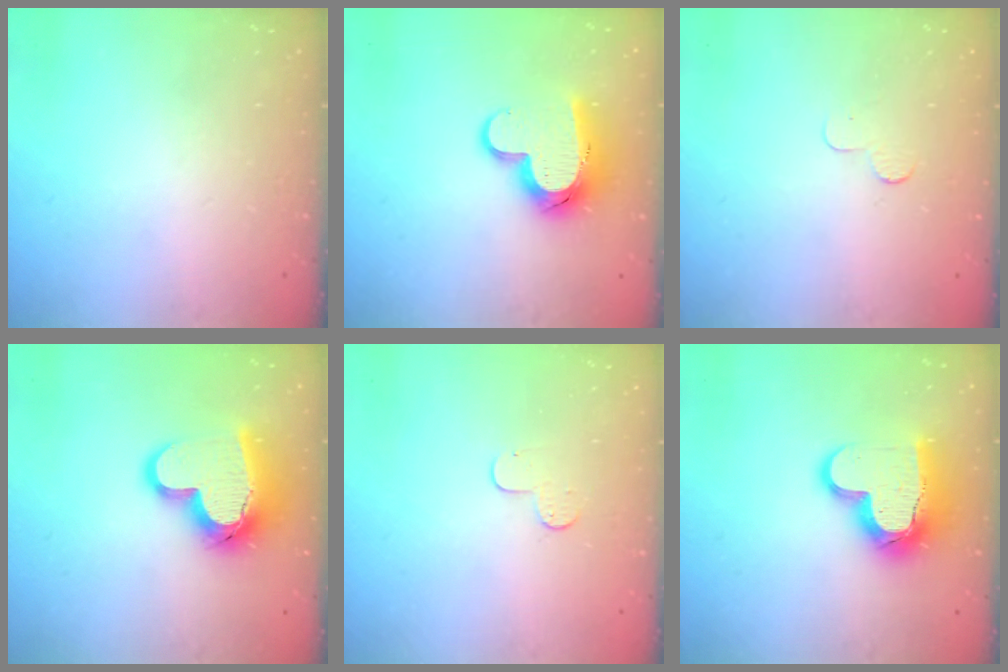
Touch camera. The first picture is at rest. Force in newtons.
{"total": 13.1, "press": 13.0, "slide": 1.3}
{"total": 2.3, "press": 2.3, "slide": 0.2}
{"total": 15.9, "press": 15.7, "slide": 2.2}
{"total": 4.3, "press": 4.3, "slide": 0.4}
{"total": 15.5, "press": 15.4, "slide": 1.8}